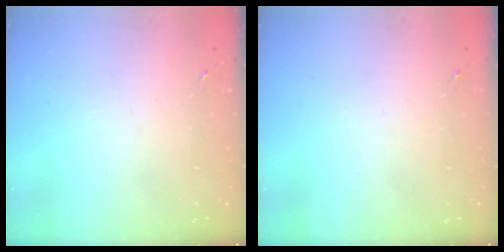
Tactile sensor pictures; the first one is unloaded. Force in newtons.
{"total": 0.0}